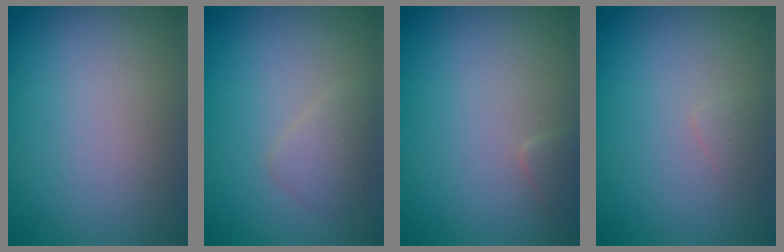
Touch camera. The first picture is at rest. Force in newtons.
{"total": 1.7, "press": 1.7, "slide": 0.1}
{"total": 0.9, "press": 0.9, "slide": 0.1}
{"total": 0.6, "press": 0.6, "slide": 0.1}